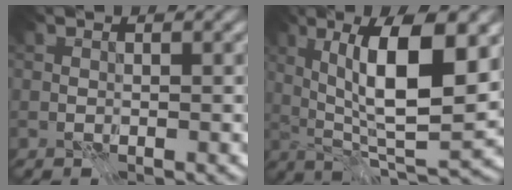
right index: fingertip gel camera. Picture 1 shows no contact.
{"total": 10.9, "force": [2.8, 3.6, 9.9], "torque": [-0.152, -0.006, 0.053]}